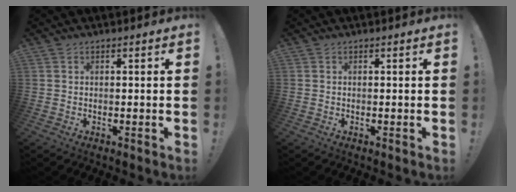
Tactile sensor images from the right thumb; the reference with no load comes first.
{"total": 0.0}